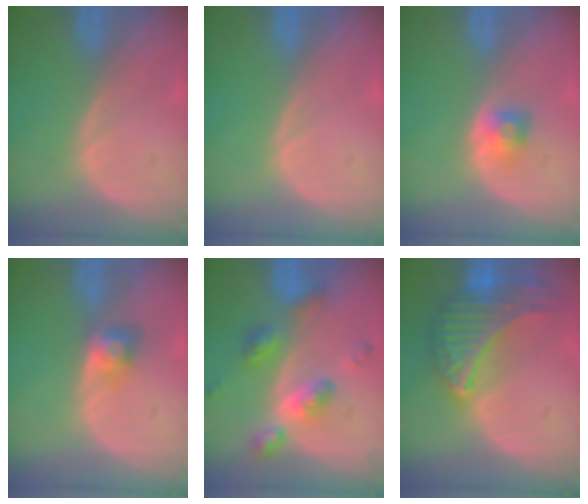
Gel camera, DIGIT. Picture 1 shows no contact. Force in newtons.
{"total": 0.0}
{"total": 2.4, "press": 2.3, "slide": 0.8}
{"total": 2.9, "press": 2.8, "slide": 0.1}
{"total": 6.7, "press": 6.6, "slide": 0.5}
{"total": 9.6, "press": 9.5, "slide": 0.6}